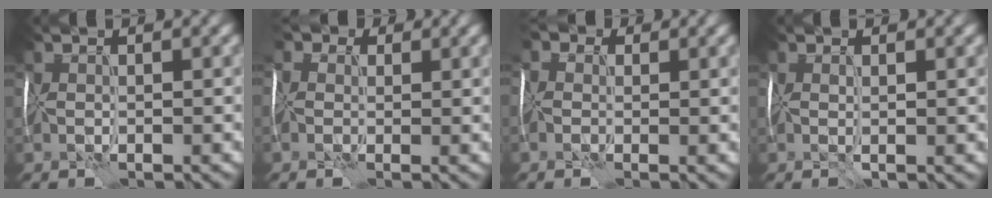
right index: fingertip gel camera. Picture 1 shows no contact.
{"total": 4.9, "force": [1.8, 3.7, 2.7], "torque": [-0.061, 0.023, -0.007]}
{"total": 3.8, "force": [0.8, 3.0, 2.2], "torque": [-0.056, 0.020, -0.015]}
{"total": 0.5, "force": [0.3, -0.2, 0.5], "torque": [-0.012, -0.001, 0.006]}